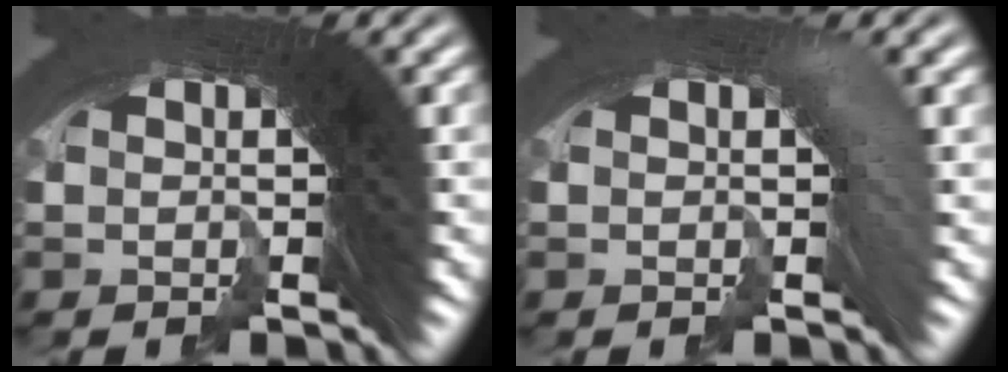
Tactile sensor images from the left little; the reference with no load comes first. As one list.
[{"total": 1.5, "force": [-0.3, 0.5, 1.4], "torque": [-0.012, 0.006, -0.006]}]